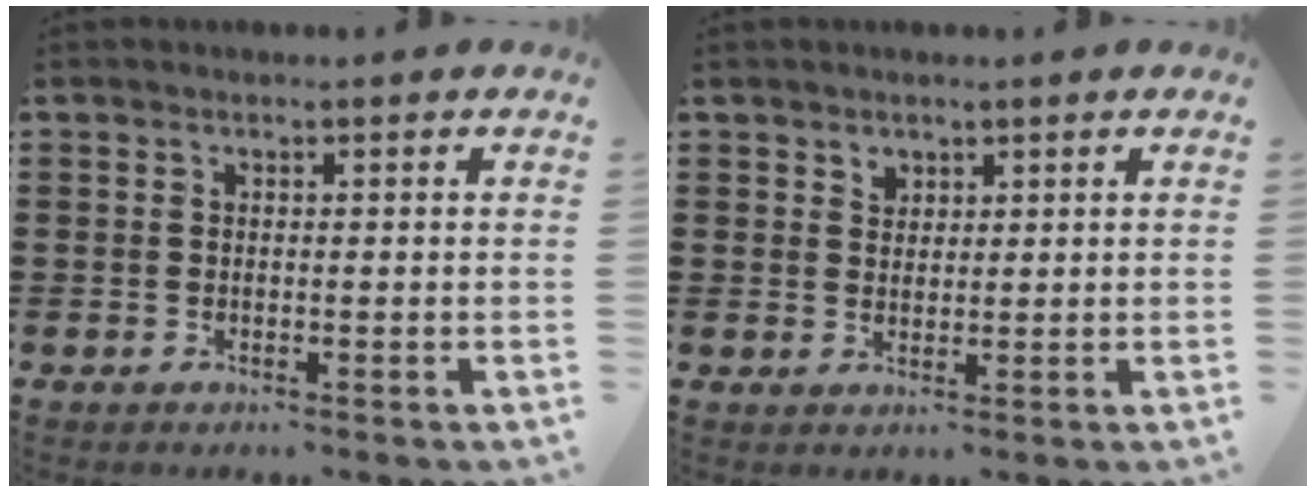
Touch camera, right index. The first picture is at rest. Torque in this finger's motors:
{"motor_torque": [0.03, -0.03, 0.00, 0.02]}